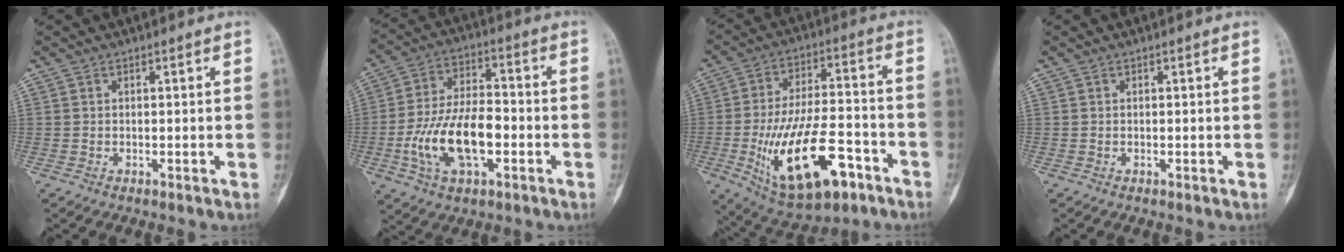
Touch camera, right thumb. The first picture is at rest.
{"total": 15.6, "force": [-4.0, 7.9, 12.8], "torque": [-0.241, 0.029, -0.069]}
{"total": 20.8, "force": [-8.2, 9.5, 16.7], "torque": [-0.276, 0.035, -0.119]}
{"total": 0.0}